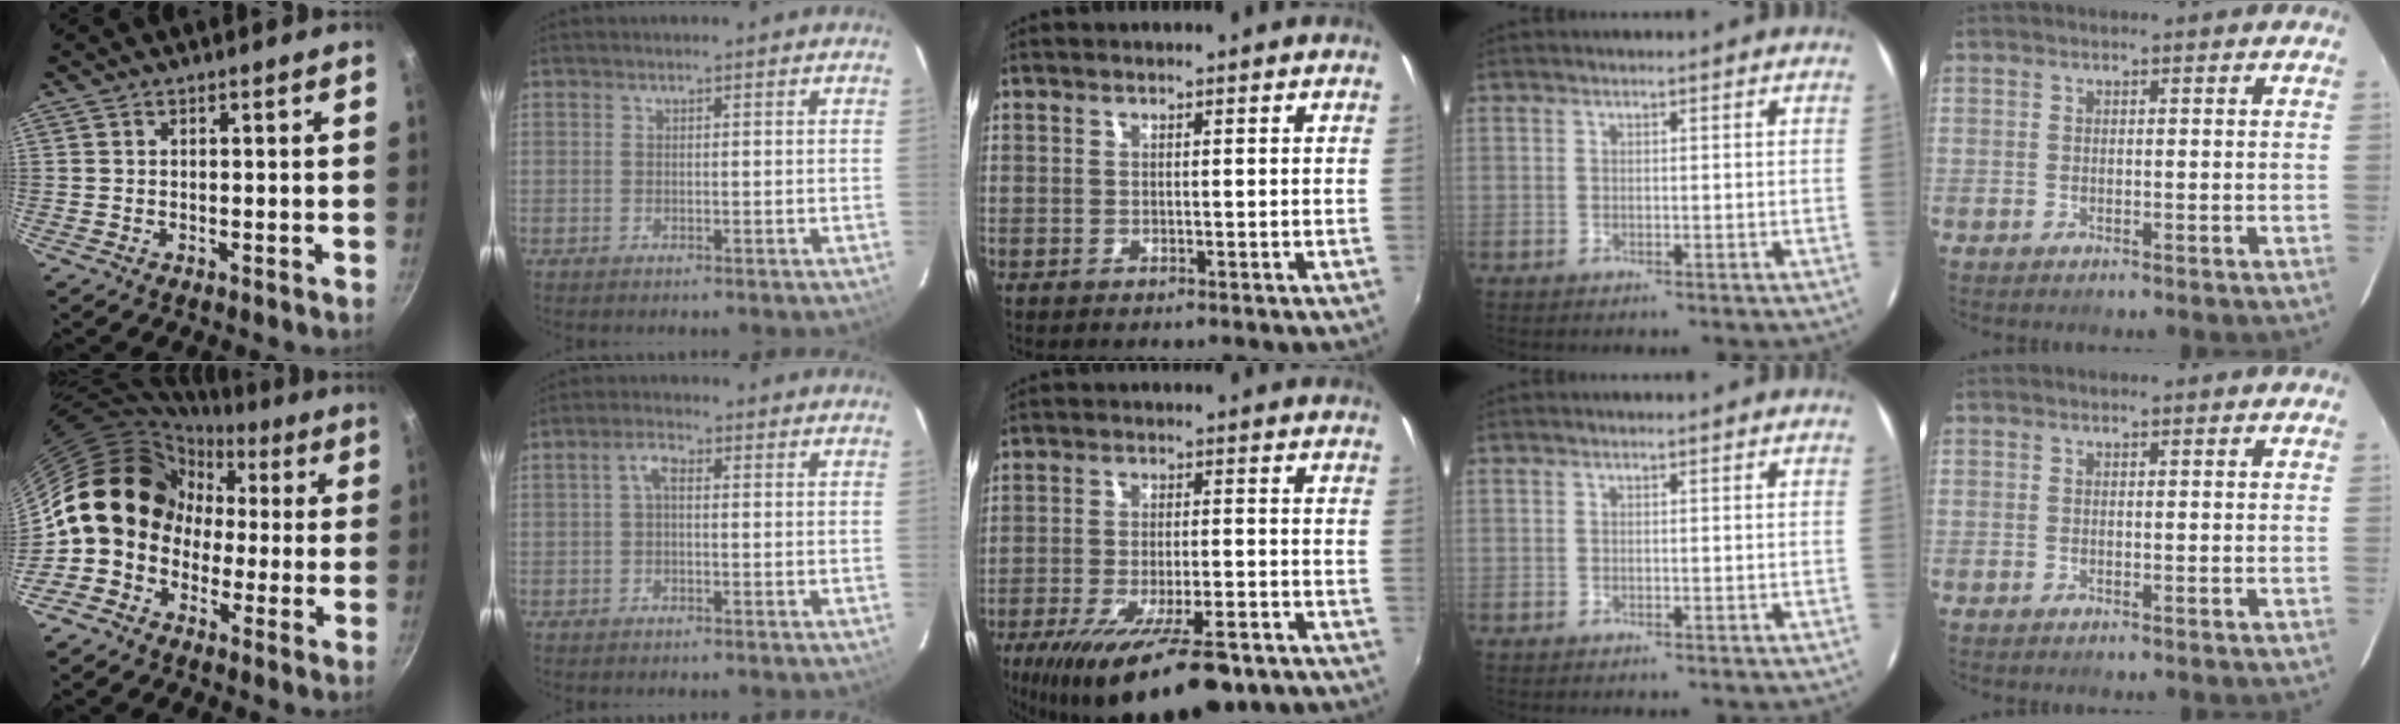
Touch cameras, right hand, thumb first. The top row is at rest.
{"thumb": {"total": 14.8, "force": [-1.1, 12.6, 7.7], "torque": [-0.082, 0.052, -0.042]}, "index": {"total": 2.5, "force": [-0.1, 1.2, 2.2], "torque": [-0.044, 0.012, 0.000]}, "middle": {"total": 19.3, "force": [-12.8, 5.7, 13.3], "torque": [-0.236, -0.047, -0.190]}}